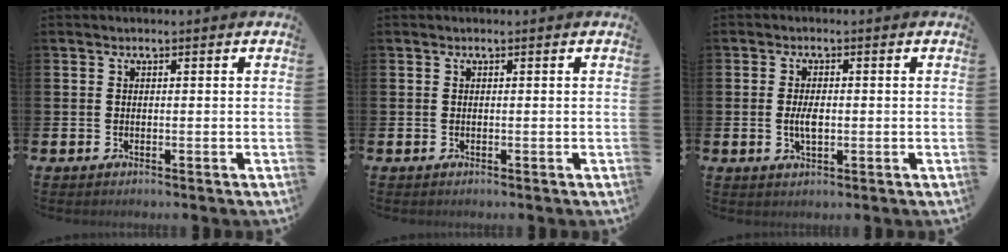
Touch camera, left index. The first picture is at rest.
{"total": 0.0}
{"total": 3.0, "force": [-0.1, 1.4, 2.6], "torque": [-0.040, -0.001, -0.004]}